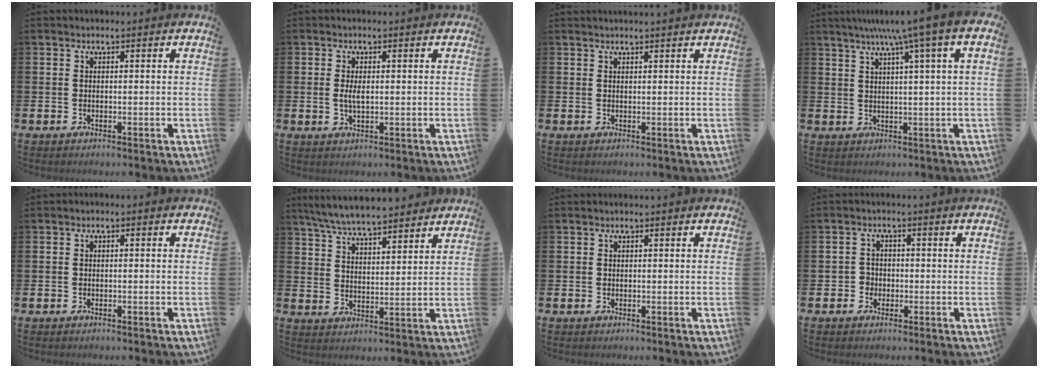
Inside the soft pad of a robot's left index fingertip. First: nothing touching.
{"total": 2.2, "force": [0.2, 0.9, 2.1], "torque": [-0.040, 0.003, 0.002]}
{"total": 0.8, "force": [0.8, -0.2, 0.1], "torque": [0.006, -0.005, 0.014]}
{"total": 5.9, "force": [3.5, -0.8, 4.7], "torque": [-0.089, -0.008, 0.053]}
{"total": 0.7, "force": [-0.7, 0.2, 0.2], "torque": [-0.006, -0.002, -0.013]}
{"total": 6.9, "force": [6.6, 0.7, 1.8], "torque": [-0.064, -0.028, 0.121]}
{"total": 0.0}
{"total": 2.0, "force": [-0.9, 1.7, 0.1], "torque": [-0.009, 0.004, -0.023]}